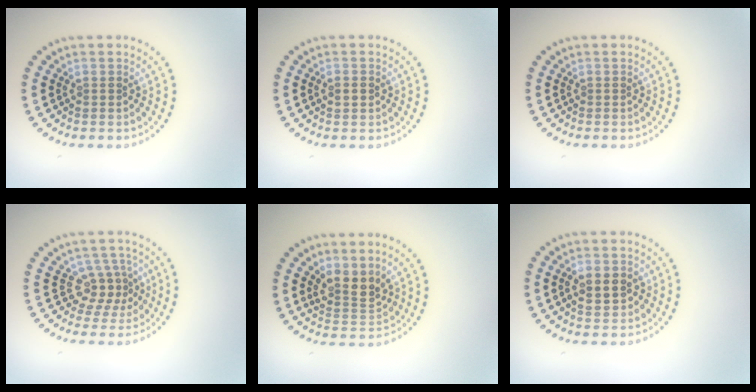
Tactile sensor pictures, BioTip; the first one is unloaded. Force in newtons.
{"total": 1.5, "press": 1.5, "slide": 0.1}
{"total": 0.0}
{"total": 2.7, "press": 1.9, "slide": 1.9}
{"total": 2.7, "press": 2.3, "slide": 1.5}
{"total": 2.8, "press": 2.8, "slide": 0.1}